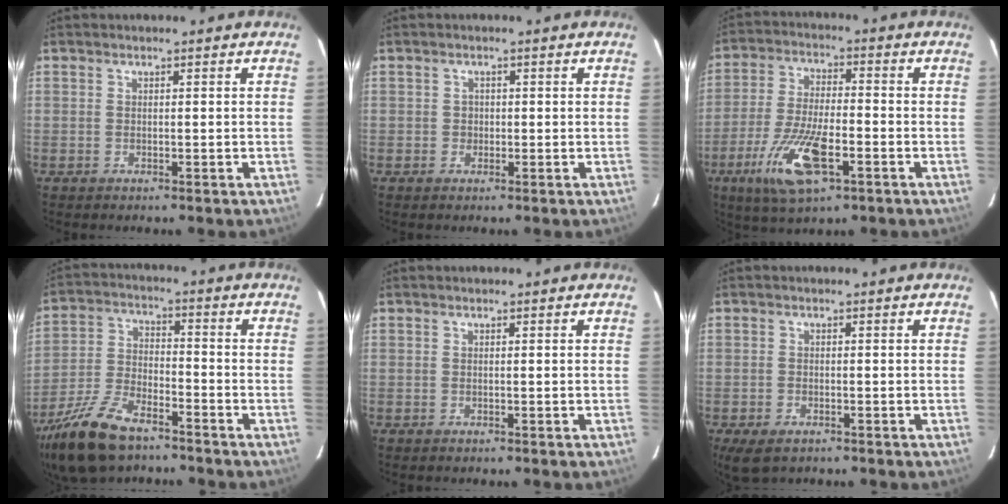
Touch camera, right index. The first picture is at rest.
{"total": 1.1, "force": [-0.1, 1.1, 0.4], "torque": [-0.005, 0.003, 0.000]}
{"total": 12.1, "force": [-5.3, 3.3, 10.3], "torque": [-0.210, -0.015, -0.093]}
{"total": 12.6, "force": [-9.1, 4.4, 7.4], "torque": [-0.159, -0.012, -0.169]}
{"total": 0.0}
{"total": 4.9, "force": [-3.2, 2.6, 2.6], "torque": [-0.053, -0.010, -0.047]}